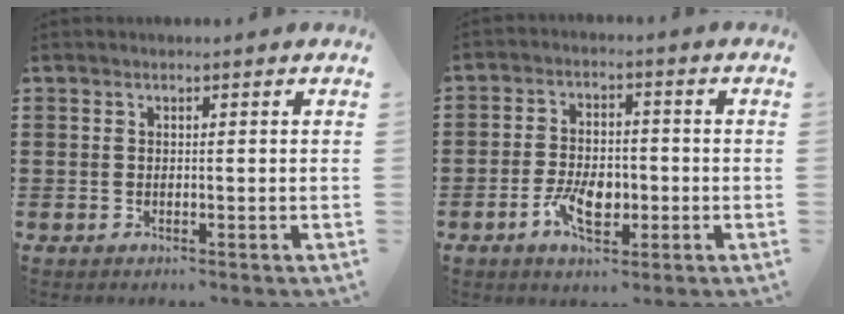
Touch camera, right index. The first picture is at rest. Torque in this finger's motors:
{"motor_torque": [1.94, 0.20, 0.31, 0.16]}